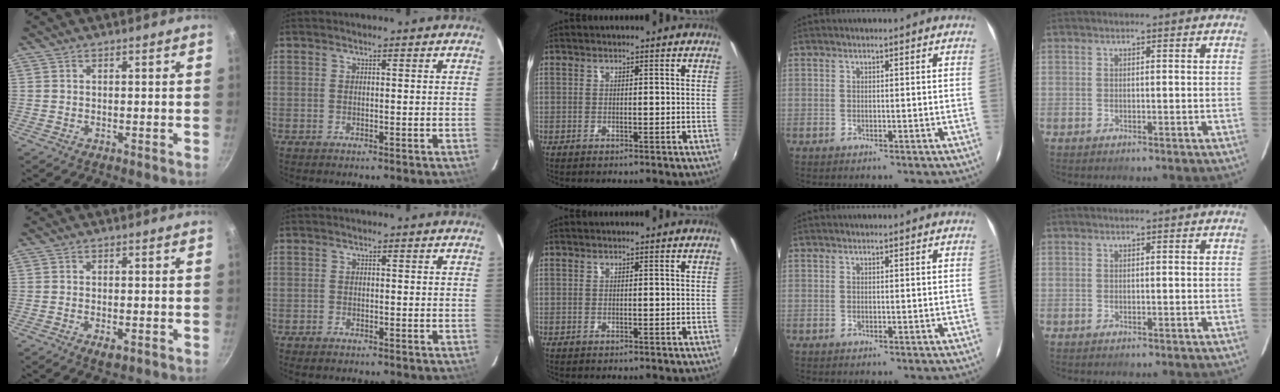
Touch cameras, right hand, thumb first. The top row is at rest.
{"thumb": {"total": 2.4, "force": [-1.0, 1.0, 1.9], "torque": [-0.034, -0.005, -0.016]}, "index": {"total": 1.1, "force": [-0.9, 0.5, 0.3], "torque": [-0.012, -0.002, -0.017]}}